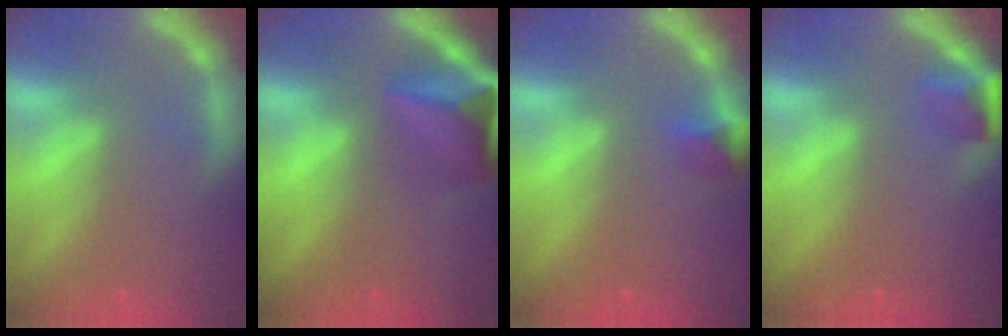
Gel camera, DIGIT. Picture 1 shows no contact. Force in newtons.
{"total": 10.0}
{"total": 1.9}
{"total": 2.9}